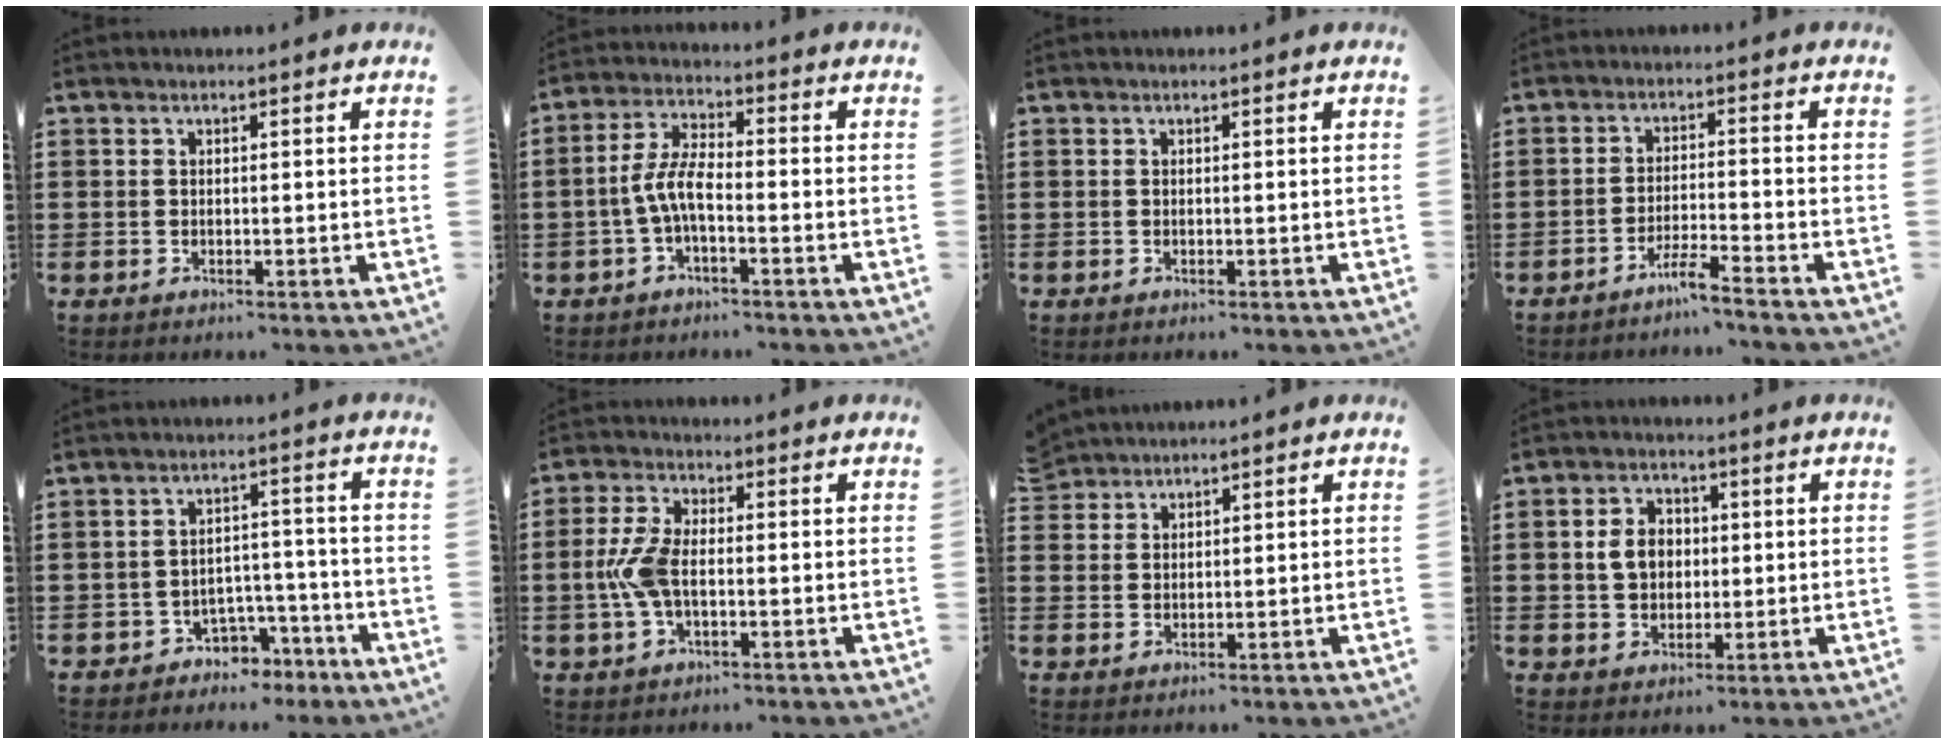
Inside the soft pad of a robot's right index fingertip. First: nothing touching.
{"total": 5.9, "force": [-1.9, 1.8, 5.3], "torque": [-0.128, -0.007, -0.043]}
{"total": 0.0}
{"total": 3.8, "force": [-3.4, -0.6, 1.6], "torque": [-0.035, -0.005, -0.068]}
{"total": 3.9, "force": [-3.3, 2.0, 0.7], "torque": [-0.019, 0.013, -0.066]}
{"total": 6.2, "force": [-0.8, 2.9, 5.4], "torque": [-0.132, -0.004, -0.021]}
{"total": 2.6, "force": [2.5, 0.6, -0.3], "torque": [-0.002, -0.001, 0.051]}
{"total": 4.9, "force": [0.3, 4.0, 2.9], "torque": [-0.068, 0.008, -0.001]}